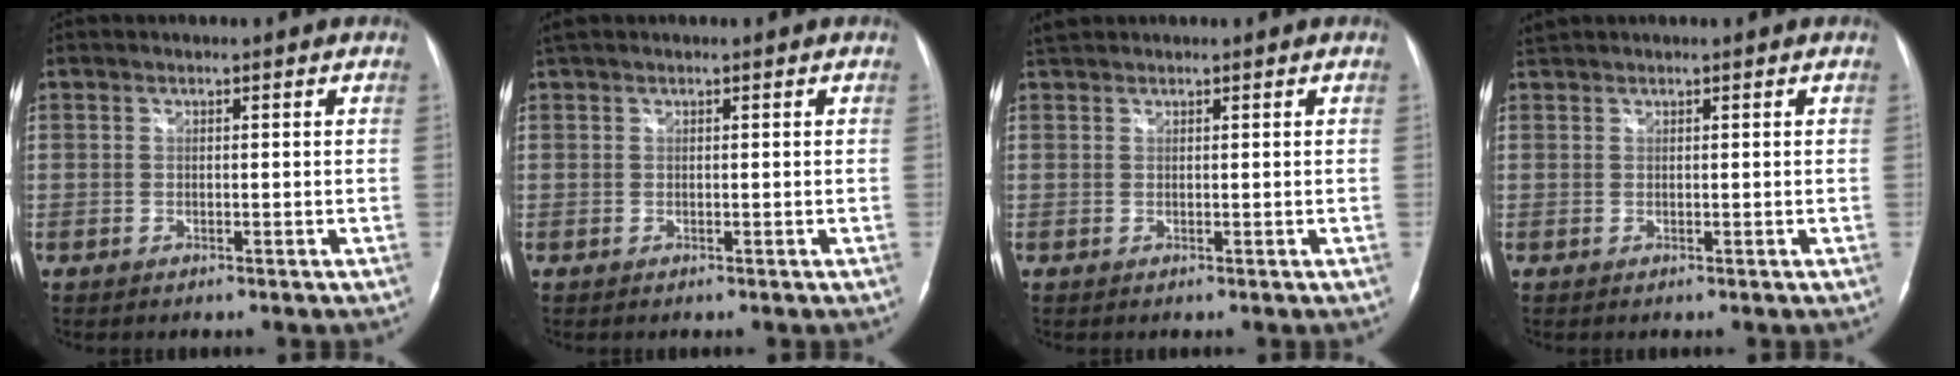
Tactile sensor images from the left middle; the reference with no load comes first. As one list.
[{"total": 1.3, "force": [1.1, 0.3, 0.7], "torque": [-0.022, 0.027, 0.024]}, {"total": 1.7, "force": [1.6, 0.4, 0.3], "torque": [-0.015, 0.019, 0.034]}, {"total": 1.0, "force": [1.0, 0.0, 0.0], "torque": [-0.012, 0.015, 0.028]}]